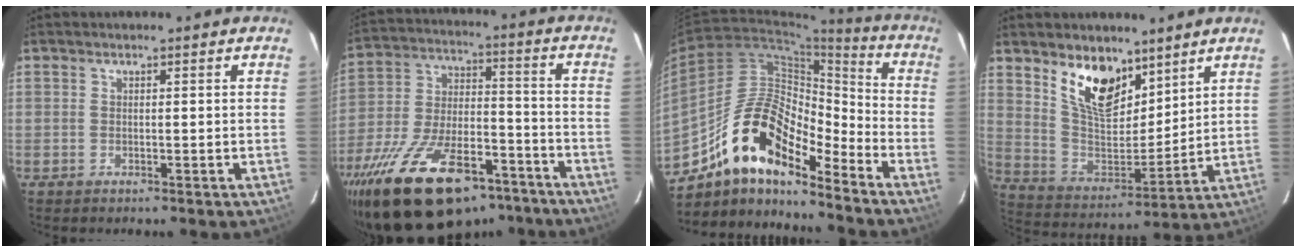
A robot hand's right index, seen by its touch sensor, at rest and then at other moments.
{"total": 27.6, "force": [-19.0, 11.9, 16.1], "torque": [-0.304, -0.011, -0.288]}
{"total": 16.8, "force": [-12.4, 5.7, 9.8], "torque": [-0.170, 0.015, -0.235]}
{"total": 13.9, "force": [9.0, 7.0, 7.9], "torque": [-0.149, -0.009, 0.175]}